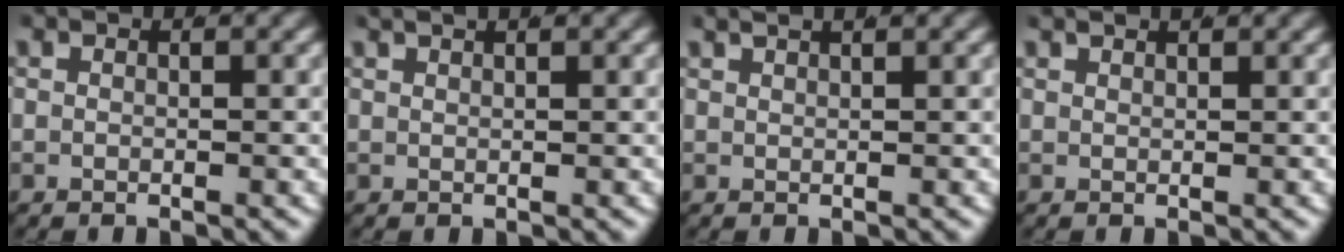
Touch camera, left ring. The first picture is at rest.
{"total": 1.8, "force": [1.6, -0.1, 0.8], "torque": [-0.005, 0.007, 0.027]}
{"total": 2.3, "force": [2.0, 0.0, 1.1], "torque": [-0.008, 0.008, 0.034]}
{"total": 1.6, "force": [1.5, -0.3, 0.4], "torque": [-0.001, 0.002, 0.027]}